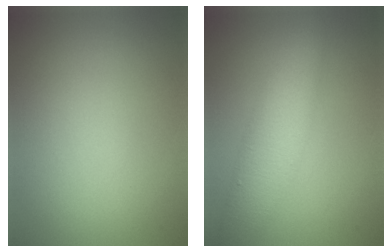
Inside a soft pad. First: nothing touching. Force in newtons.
{"total": 5.0, "press": 5.0, "slide": 0.1}